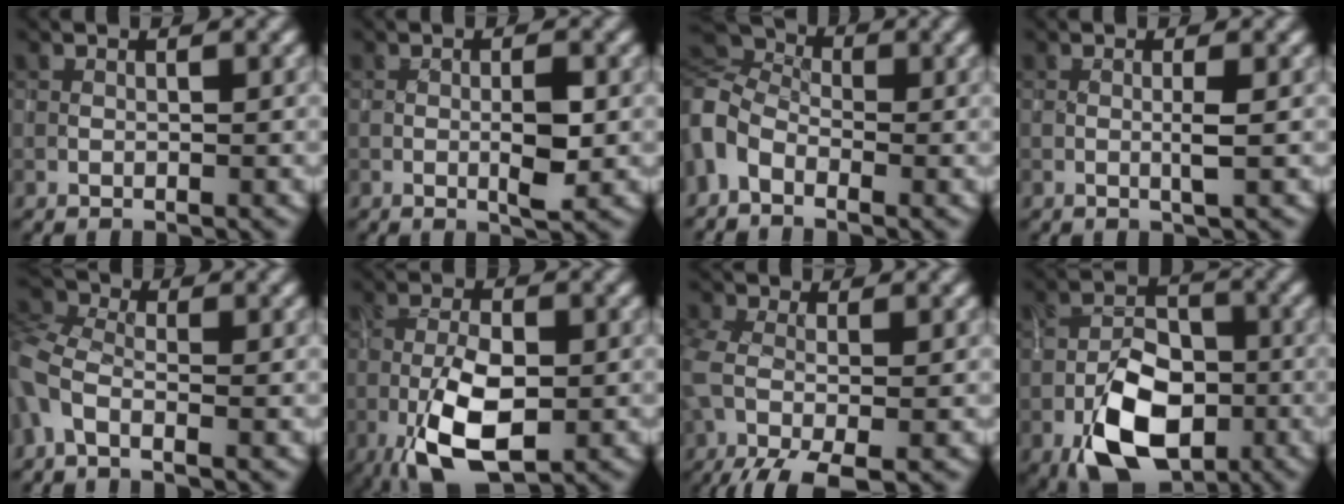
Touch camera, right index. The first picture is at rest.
{"total": 2.7, "force": [-0.3, 0.7, 2.5], "torque": [-0.047, -0.004, -0.004]}
{"total": 5.4, "force": [-0.8, 3.8, 3.8], "torque": [-0.096, 0.005, -0.035]}
{"total": 1.4, "force": [0.0, 0.0, 1.4], "torque": [-0.028, -0.002, -0.001]}
{"total": 4.4, "force": [-1.7, 2.4, 3.3], "torque": [-0.083, 0.003, -0.055]}
{"total": 7.8, "force": [-2.6, 3.6, 6.4], "torque": [-0.140, -0.009, -0.048]}
{"total": 9.3, "force": [-4.0, 4.3, 7.2], "torque": [-0.183, -0.033, -0.062]}
{"total": 8.9, "force": [-3.9, 5.2, 6.1], "torque": [-0.115, -0.008, -0.071]}